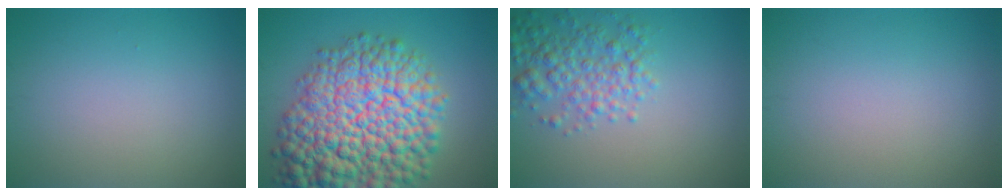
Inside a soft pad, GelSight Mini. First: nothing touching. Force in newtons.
{"total": 14.9, "press": 14.9, "slide": 0.6}
{"total": 4.1, "press": 4.1, "slide": 0.1}
{"total": 0.0}